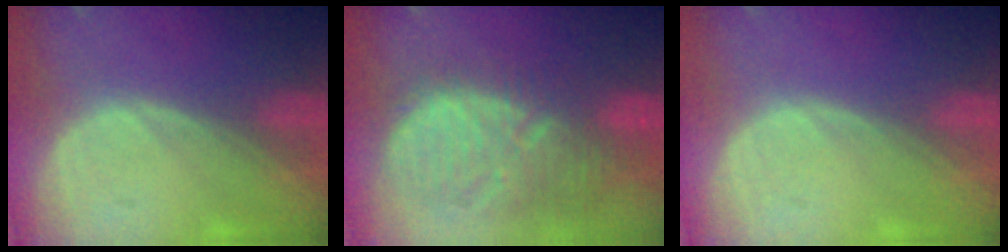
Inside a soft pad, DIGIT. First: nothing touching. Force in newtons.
{"total": 12.2, "press": 11.3, "slide": 4.5}
{"total": 0.0}